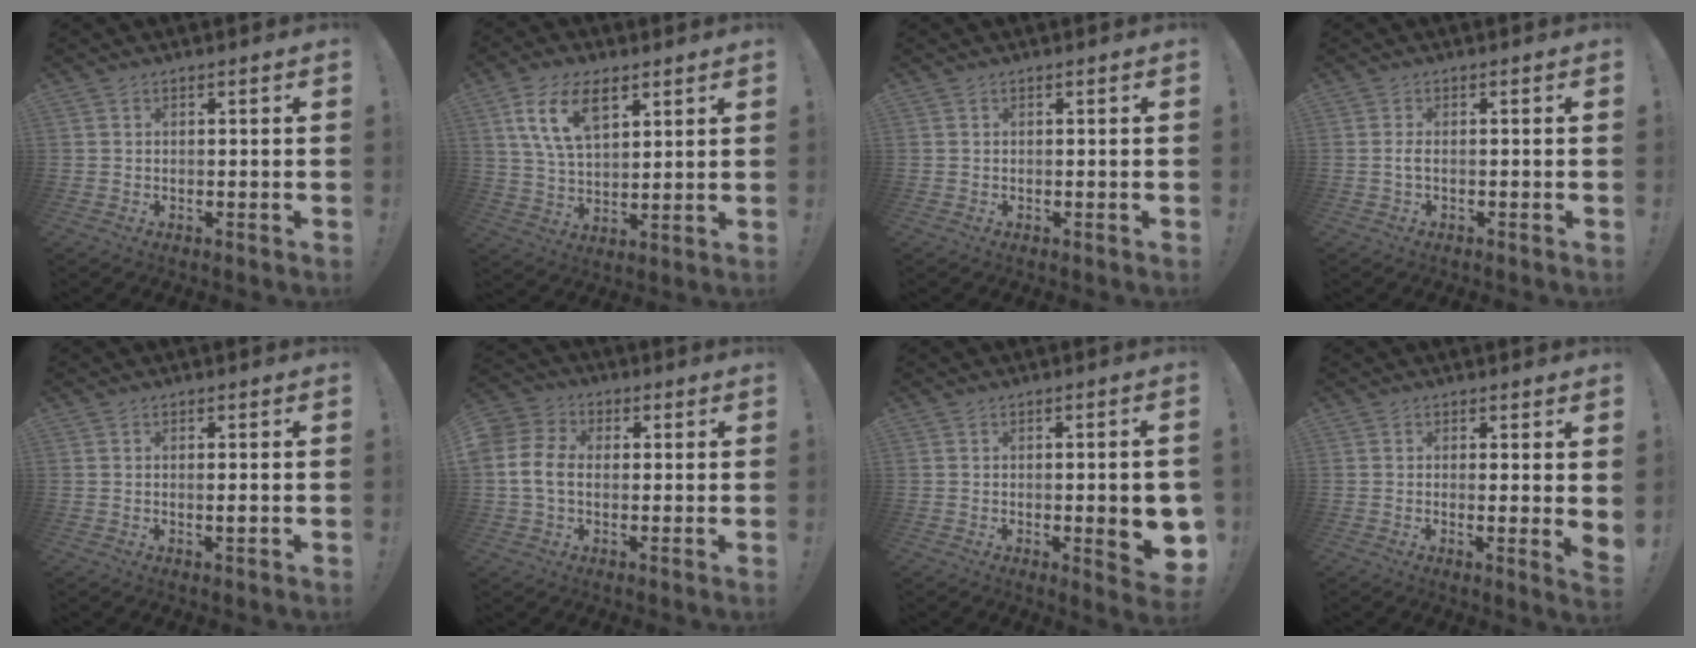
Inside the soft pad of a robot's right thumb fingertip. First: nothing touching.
{"total": 12.8, "force": [6.8, 7.2, 8.1], "torque": [-0.153, -0.009, 0.128]}
{"total": 0.0}
{"total": 1.9, "force": [-0.4, 0.2, 1.8], "torque": [-0.036, 0.004, -0.008]}
{"total": 1.3, "force": [-0.1, -0.1, 1.3], "torque": [-0.017, -0.005, -0.004]}
{"total": 9.9, "force": [0.1, 7.8, 6.2], "torque": [-0.140, 0.013, 0.006]}
{"total": 8.5, "force": [-0.9, 1.2, 8.4], "torque": [-0.102, -0.013, -0.011]}
{"total": 3.7, "force": [1.1, -0.4, 3.5], "torque": [-0.034, -0.025, 0.019]}